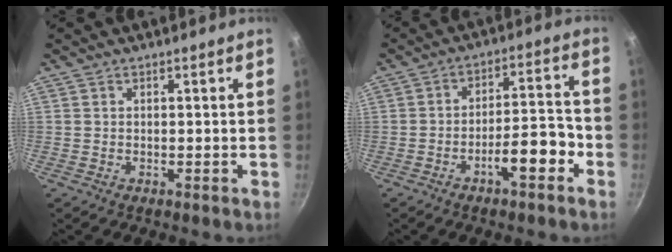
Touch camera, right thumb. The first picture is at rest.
{"total": 8.9, "force": [-4.3, 2.9, 7.2], "torque": [-0.091, 0.049, -0.066]}